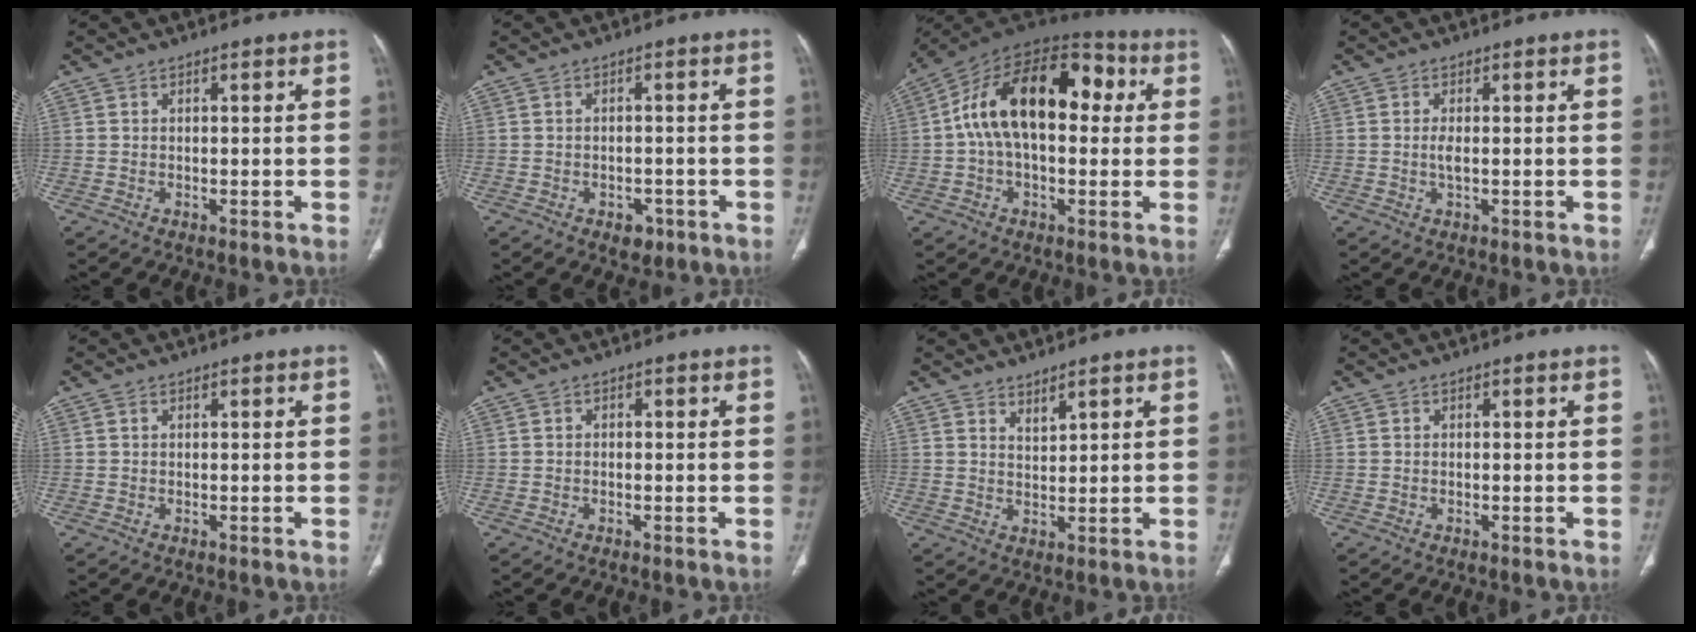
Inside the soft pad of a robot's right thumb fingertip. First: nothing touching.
{"total": 3.0, "force": [-1.7, 2.0, 1.5], "torque": [-0.007, 0.005, -0.015]}
{"total": 20.4, "force": [3.0, 11.8, 16.3], "torque": [-0.248, 0.047, 0.037]}
{"total": 1.6, "force": [0.0, 0.5, 1.5], "torque": [-0.037, -0.003, 0.002]}
{"total": 0.0}
{"total": 0.5, "force": [0.0, 0.4, 0.3], "torque": [-0.004, 0.001, -0.001]}
{"total": 2.4, "force": [2.1, 0.6, 1.1], "torque": [-0.016, -0.022, 0.044]}
{"total": 0.0}